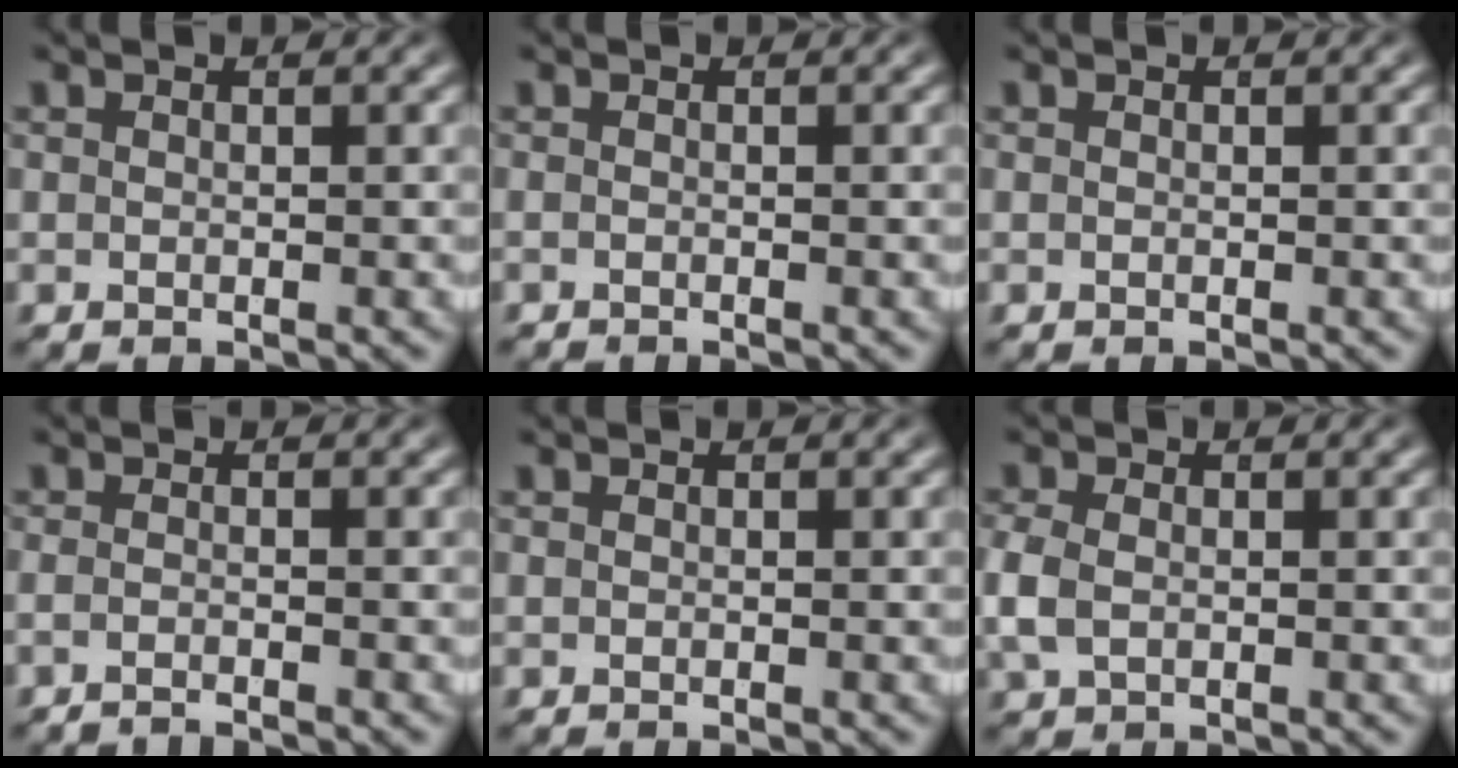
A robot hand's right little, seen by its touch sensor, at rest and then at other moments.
{"total": 0.7, "force": [-0.7, -0.2, -0.1], "torque": [-0.001, -0.006, -0.012]}
{"total": 0.0}
{"total": 1.7, "force": [-1.6, -0.1, 0.4], "torque": [-0.017, -0.010, -0.028]}
{"total": 0.0}
{"total": 2.2, "force": [-0.2, 1.6, 1.4], "torque": [-0.053, -0.013, 0.007]}